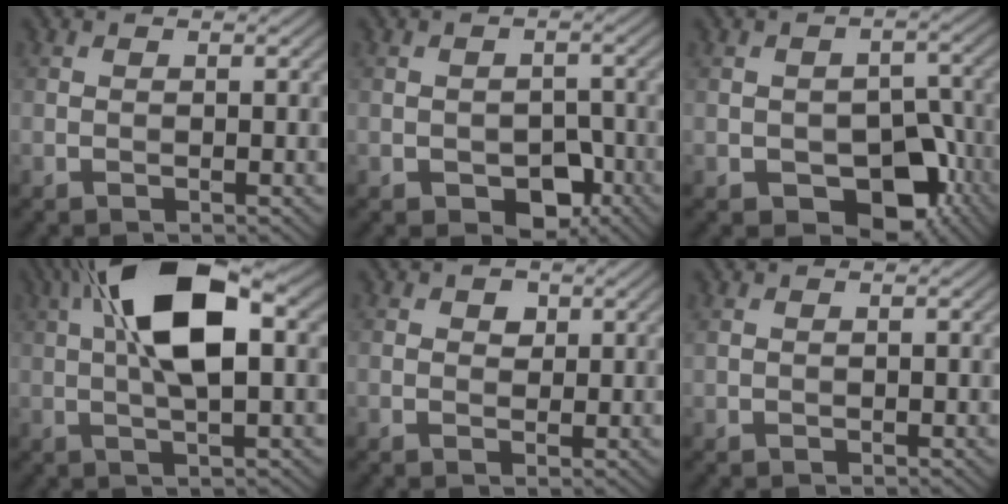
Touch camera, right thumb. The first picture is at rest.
{"total": 4.9, "force": [-2.3, 3.2, 2.9], "torque": [-0.040, -0.008, -0.036]}
{"total": 9.3, "force": [-3.9, 6.0, 5.9], "torque": [-0.088, -0.015, -0.058]}
{"total": 13.0, "force": [3.4, 4.9, 11.6], "torque": [-0.211, 0.021, 0.050]}
{"total": 1.6, "force": [0.7, 1.3, 0.8], "torque": [-0.012, 0.001, 0.008]}
{"total": 0.7, "force": [0.3, 0.5, 0.5], "torque": [-0.017, 0.002, 0.008]}